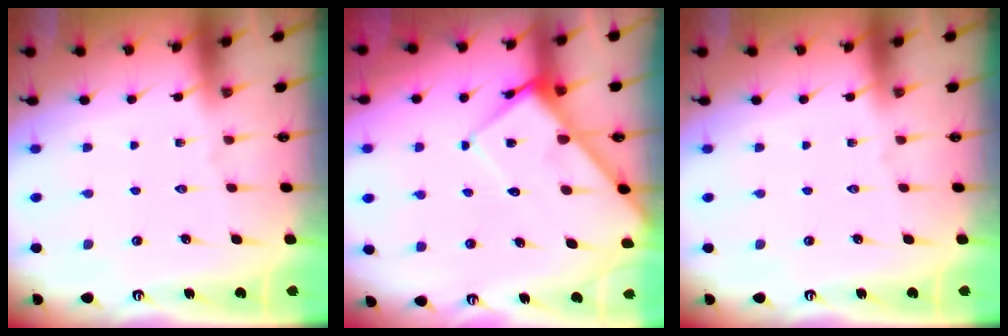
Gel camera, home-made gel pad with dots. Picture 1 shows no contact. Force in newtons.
{"total": 10.9, "press": 10.8, "slide": 0.9}
{"total": 0.0}